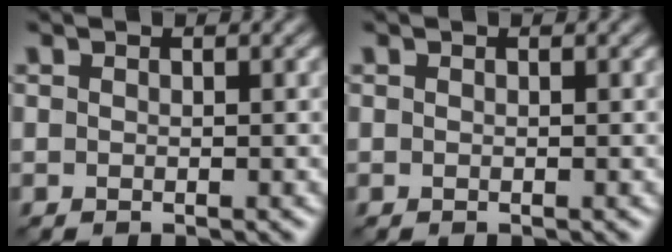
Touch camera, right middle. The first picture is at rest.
{"total": 0.0}